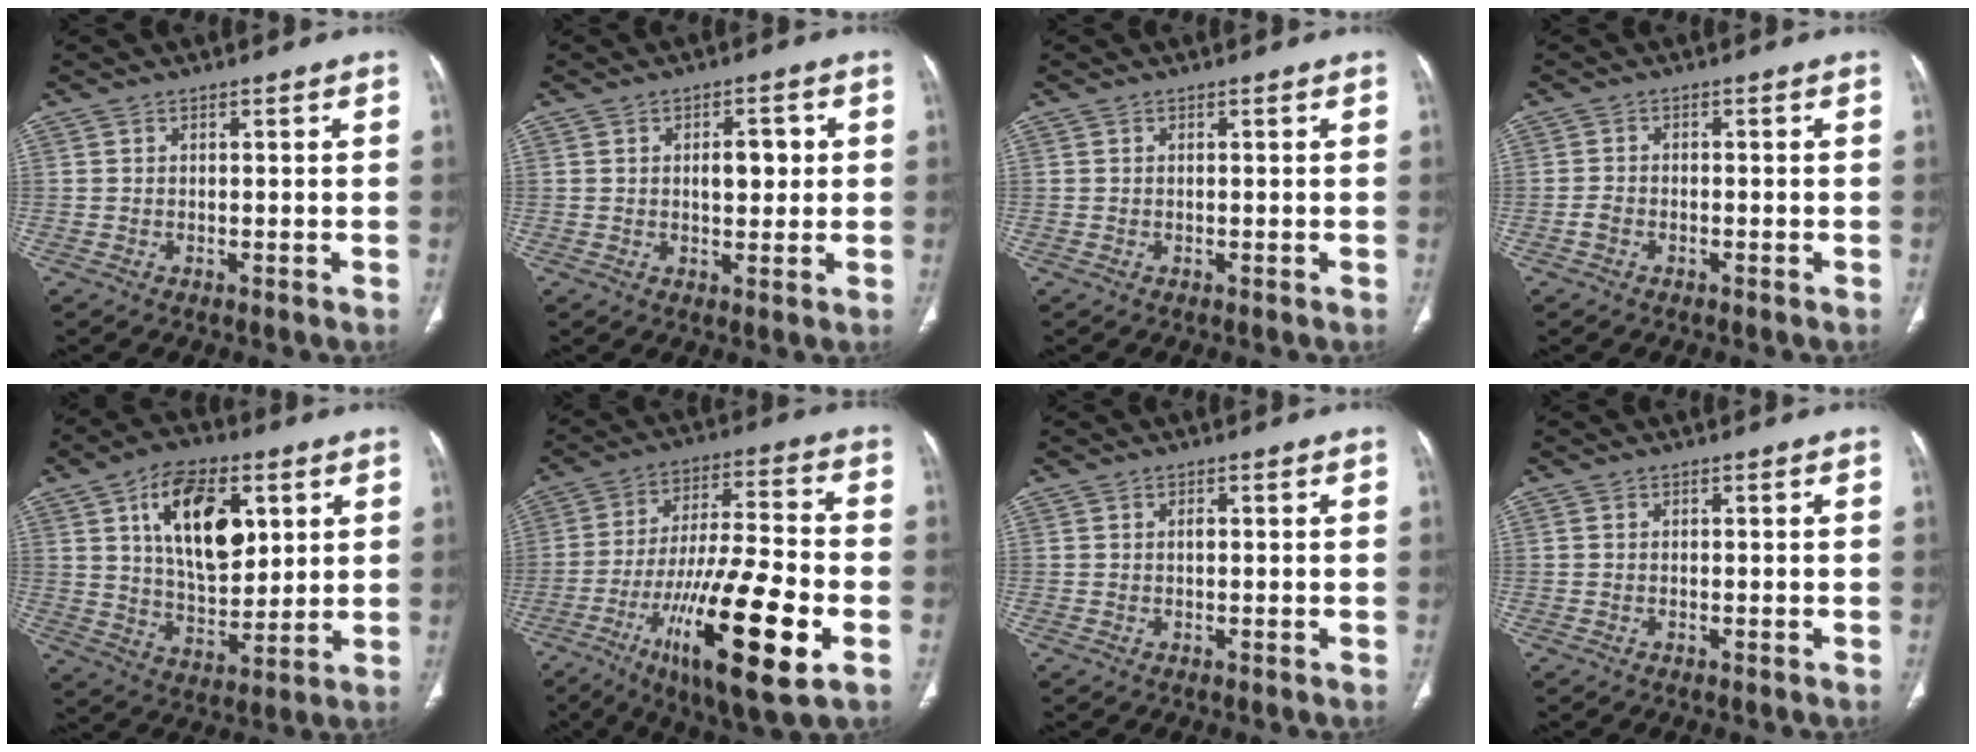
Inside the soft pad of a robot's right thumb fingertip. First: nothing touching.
{"total": 5.1, "force": [0.8, 2.7, 4.2], "torque": [-0.047, 0.000, 0.011]}
{"total": 0.0}
{"total": 1.6, "force": [-0.9, 1.0, 0.9], "torque": [-0.021, 0.006, -0.022]}
{"total": 17.0, "force": [5.9, 9.4, 12.9], "torque": [-0.176, -0.024, 0.106]}
{"total": 23.6, "force": [-9.0, 5.7, 21.1], "torque": [-0.380, 0.016, -0.145]}
{"total": 0.7, "force": [0.0, 0.3, 0.6], "torque": [-0.011, 0.001, 0.000]}
{"total": 0.0}